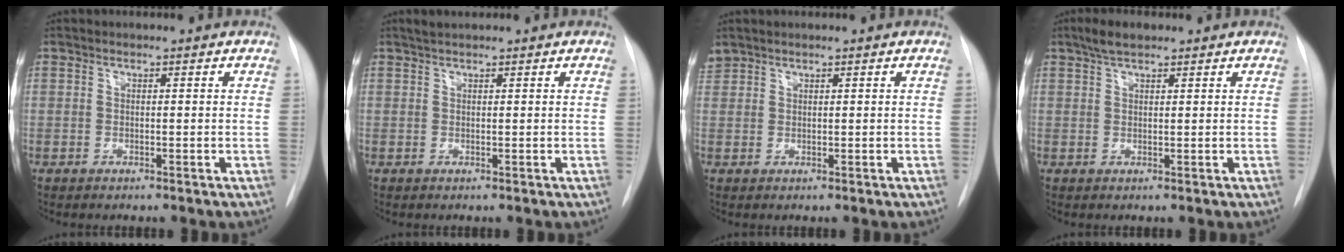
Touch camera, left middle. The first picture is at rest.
{"total": 1.3, "force": [1.2, 0.1, 0.6], "torque": [-0.014, 0.011, 0.024]}
{"total": 1.6, "force": [1.4, 0.6, 0.0], "torque": [-0.008, 0.016, 0.033]}
{"total": 3.2, "force": [2.3, 1.0, 1.9], "torque": [-0.041, 0.010, 0.043]}